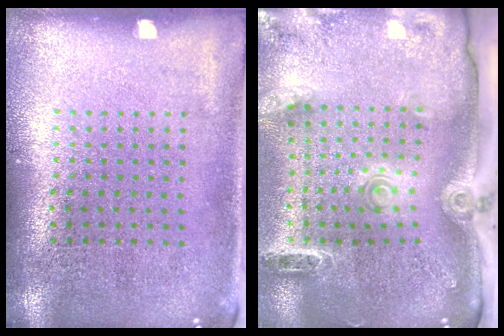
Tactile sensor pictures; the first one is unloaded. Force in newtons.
{"total": 2.8, "press": 2.1, "slide": 1.9}